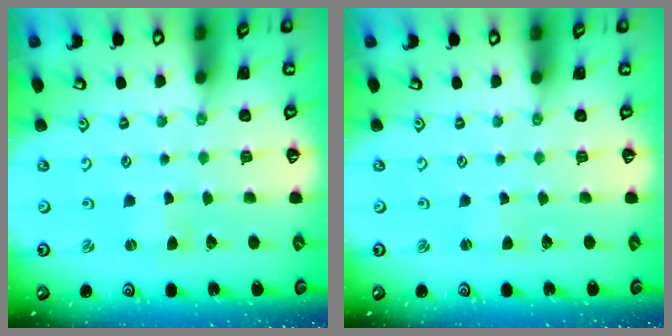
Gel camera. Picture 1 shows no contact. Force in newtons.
{"total": 1.0, "press": 1.0, "slide": 0.2}